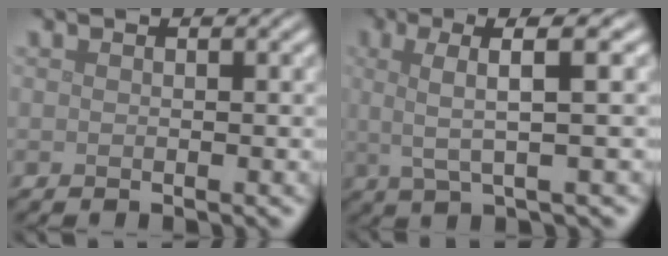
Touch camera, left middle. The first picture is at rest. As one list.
[{"total": 5.5, "force": [1.5, 1.1, 5.2], "torque": [-0.088, 0.016, 0.022]}]